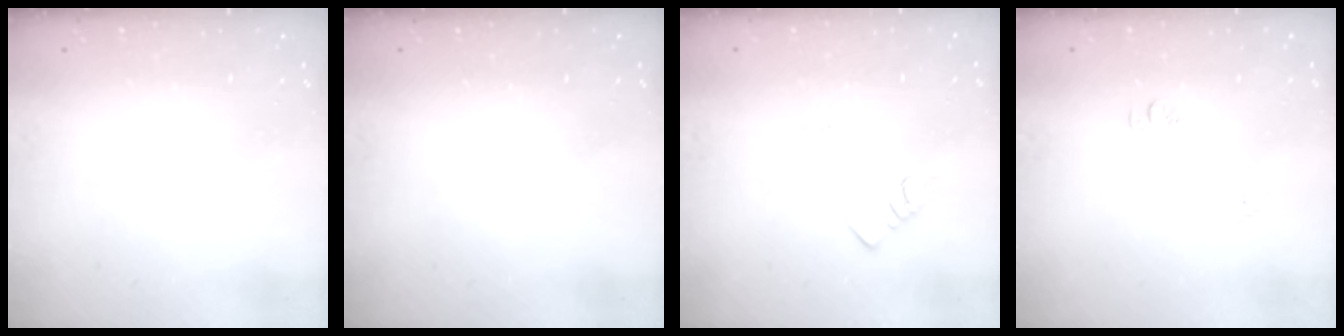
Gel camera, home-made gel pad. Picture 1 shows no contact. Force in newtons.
{"total": 0.0}
{"total": 2.0, "press": 2.0, "slide": 0.4}
{"total": 7.4, "press": 7.3, "slide": 0.8}